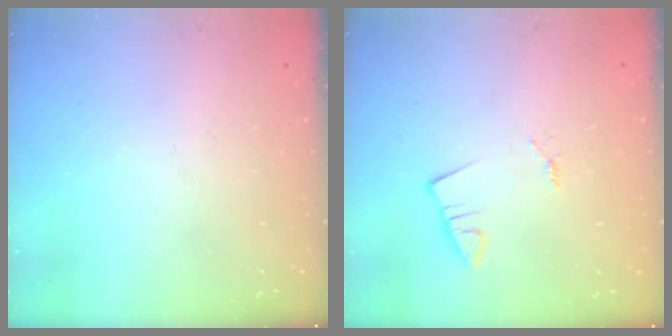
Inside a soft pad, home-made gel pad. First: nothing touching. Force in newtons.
{"total": 1.4, "press": 1.4, "slide": 0.1}